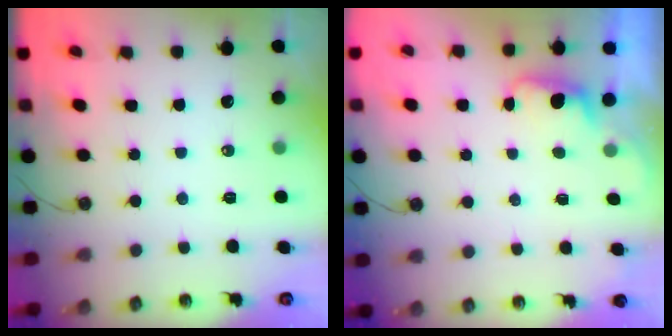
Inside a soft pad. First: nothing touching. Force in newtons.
{"total": 1.2, "press": 1.0, "slide": 0.7}